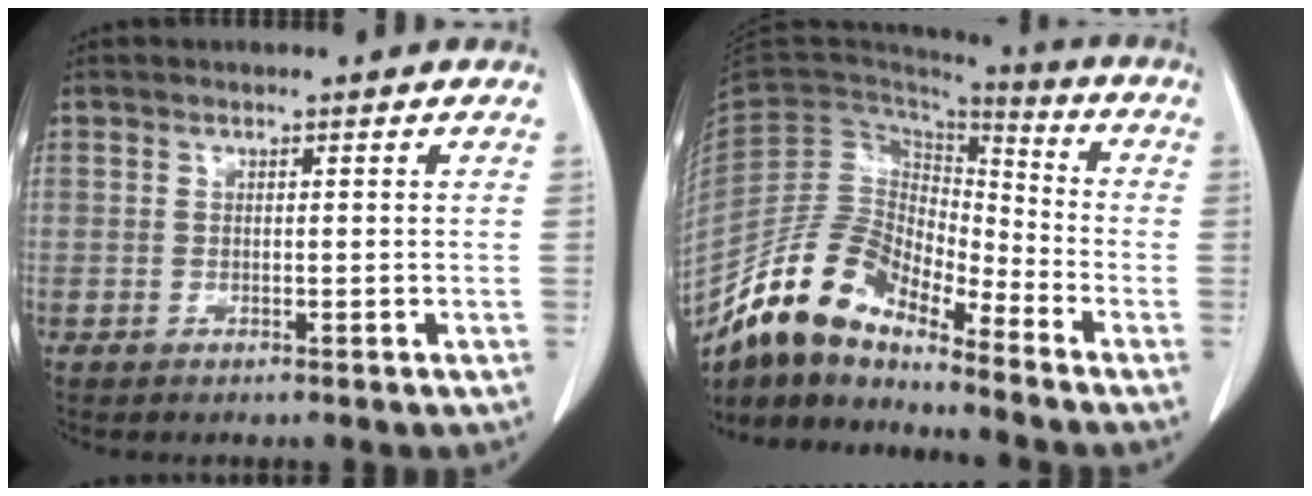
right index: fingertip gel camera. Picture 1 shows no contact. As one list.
[{"total": 12.5, "force": [-10.6, 4.2, 5.0], "torque": [-0.097, 0.040, -0.201]}]